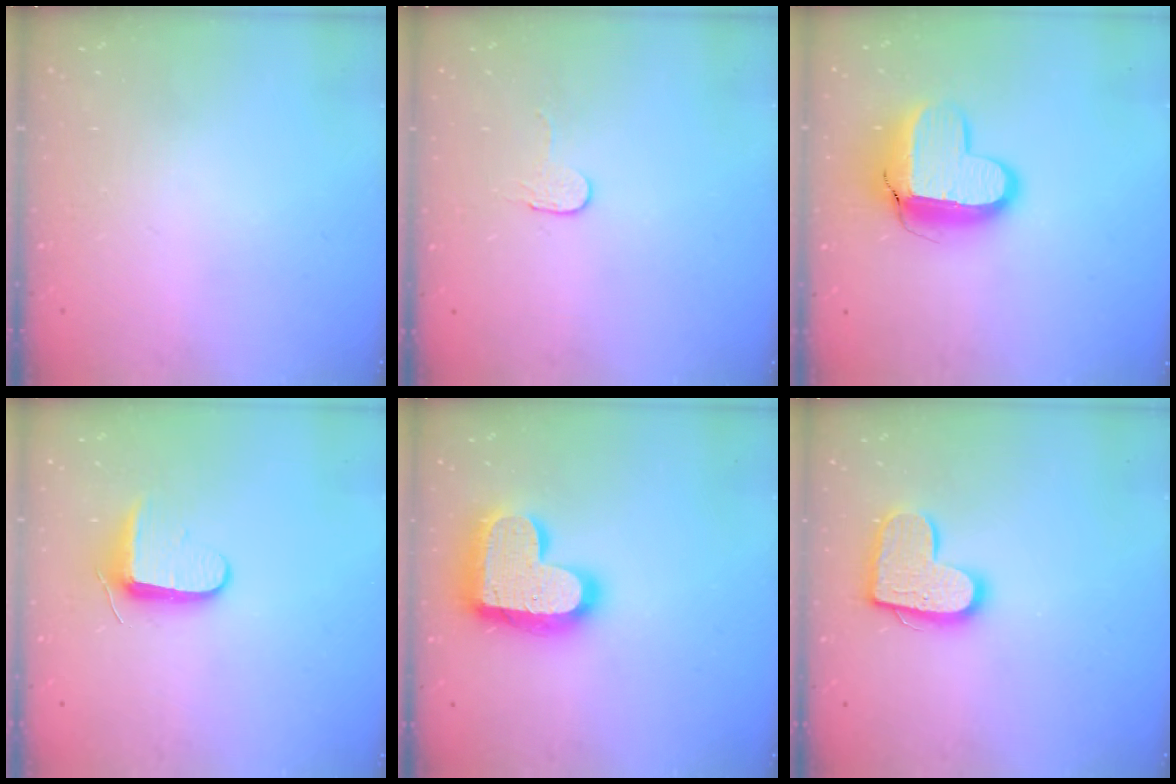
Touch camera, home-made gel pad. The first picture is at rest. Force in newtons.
{"total": 2.7, "press": 2.7, "slide": 0.2}
{"total": 12.4, "press": 12.4, "slide": 1.0}
{"total": 8.7, "press": 8.6, "slide": 1.4}
{"total": 20.5, "press": 20.4, "slide": 1.5}
{"total": 14.5, "press": 14.5, "slide": 0.8}